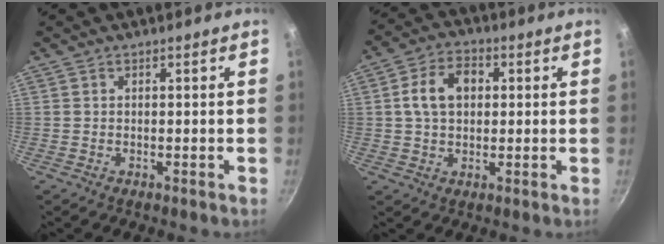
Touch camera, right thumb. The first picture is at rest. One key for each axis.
{"total": 8.8, "fx": 1.4, "fy": 6.2, "fz": 6.0, "tx": -0.085, "ty": 0.016, "tz": 0.018}